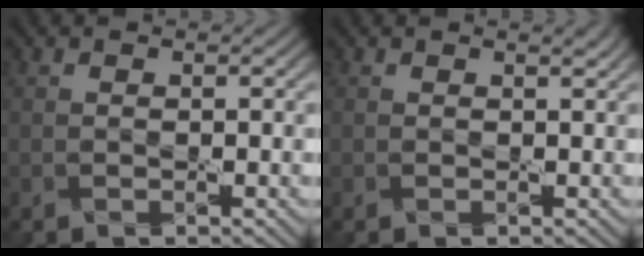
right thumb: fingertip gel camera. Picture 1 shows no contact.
{"total": 0.7, "force": [0.6, 0.0, 0.4], "torque": [-0.011, 0.000, 0.008]}